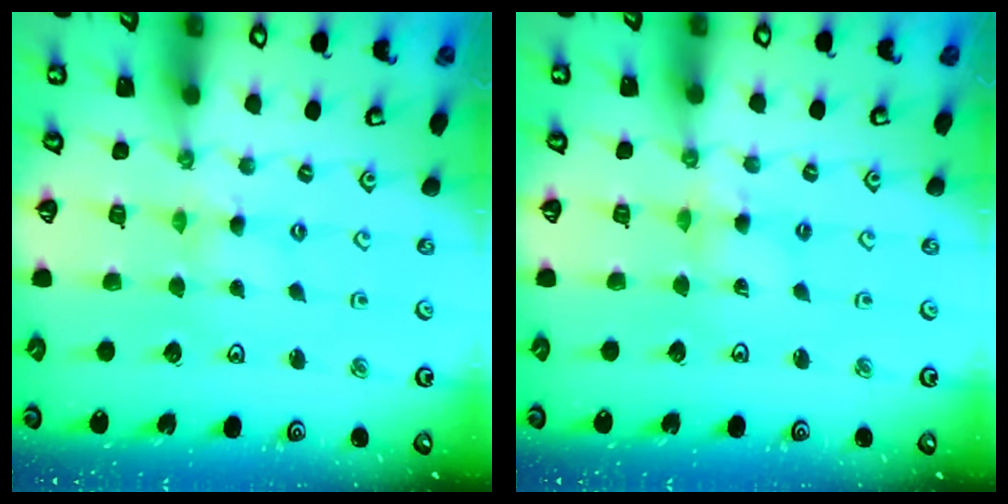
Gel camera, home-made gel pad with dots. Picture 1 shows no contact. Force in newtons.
{"total": 3.3, "press": 3.3, "slide": 0.3}